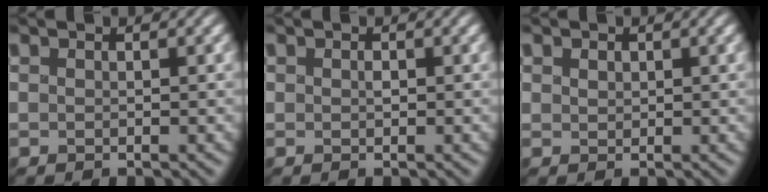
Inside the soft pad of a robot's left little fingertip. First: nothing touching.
{"total": 1.3, "force": [-0.8, -0.6, -0.8], "torque": [-0.005, -0.003, 0.008]}
{"total": 0.8, "force": [-0.4, -0.2, -0.7], "torque": [-0.004, -0.003, 0.016]}